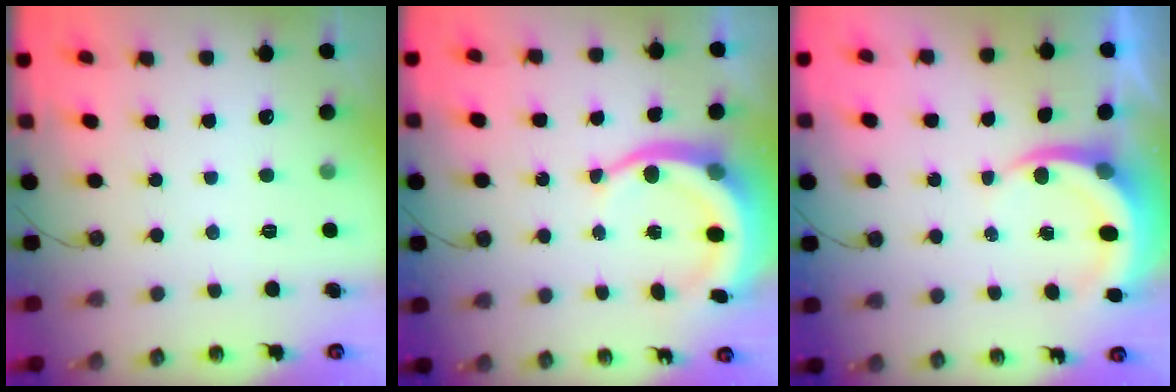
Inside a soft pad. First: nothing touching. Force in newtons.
{"total": 10.2, "press": 10.1, "slide": 1.8}
{"total": 5.6, "press": 5.6, "slide": 0.4}